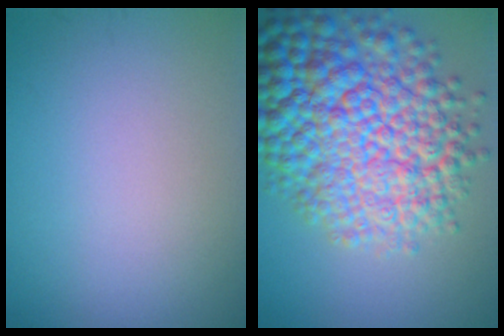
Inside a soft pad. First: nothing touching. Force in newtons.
{"total": 13.1, "press": 13.1, "slide": 0.3}